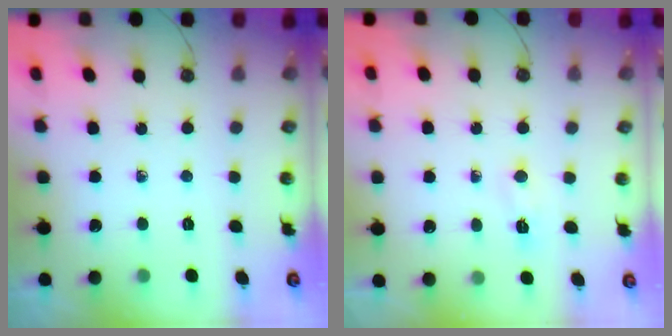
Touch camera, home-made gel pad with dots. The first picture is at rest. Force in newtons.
{"total": 5.2, "press": 5.0, "slide": 1.5}